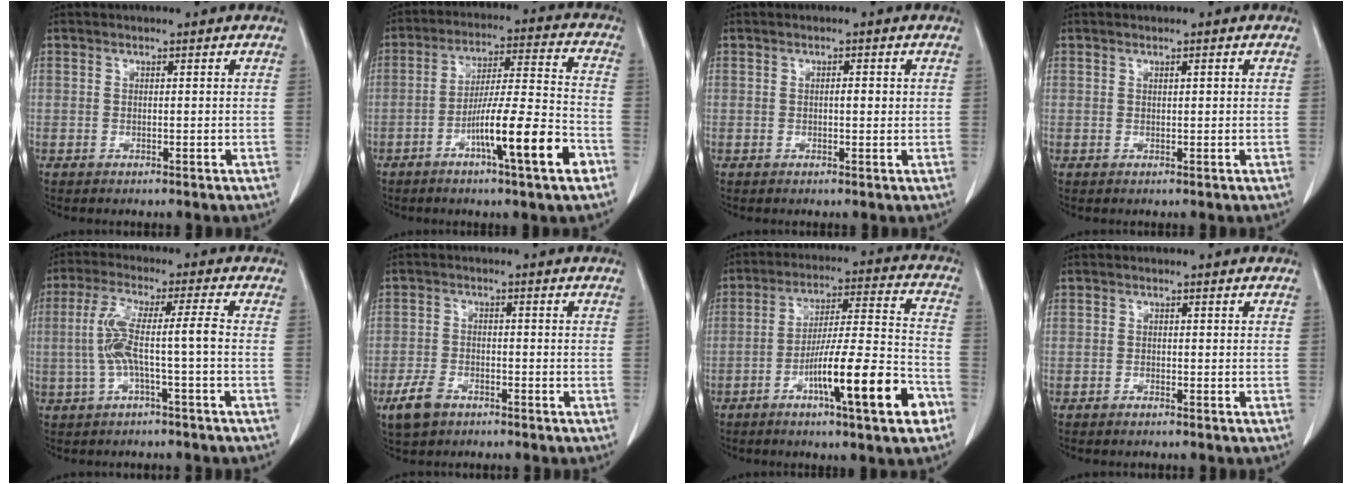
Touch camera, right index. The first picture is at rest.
{"total": 14.0, "force": [-6.3, 0.3, 12.5], "torque": [-0.207, -0.001, -0.104]}
{"total": 1.6, "force": [0.2, 0.5, 1.5], "torque": [-0.024, 0.003, 0.003]}
{"total": 0.7, "force": [0.3, 0.2, 0.6], "torque": [-0.009, 0.001, 0.004]}
{"total": 7.5, "force": [-1.2, 0.1, 7.4], "torque": [-0.154, 0.023, -0.022]}
{"total": 4.9, "force": [-3.1, 3.0, 2.4], "torque": [-0.052, 0.000, -0.053]}
{"total": 16.5, "force": [-7.4, 0.9, 14.7], "torque": [-0.239, -0.001, -0.119]}
{"total": 0.7, "force": [-0.6, 0.3, 0.3], "torque": [-0.005, 0.000, -0.010]}